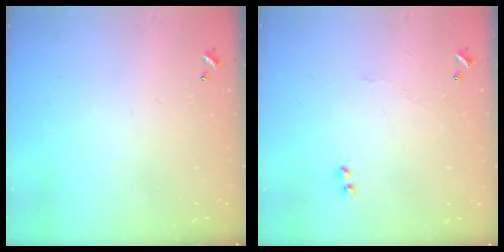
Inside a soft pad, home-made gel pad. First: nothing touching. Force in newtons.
{"total": 2.6, "press": 2.5, "slide": 0.5}